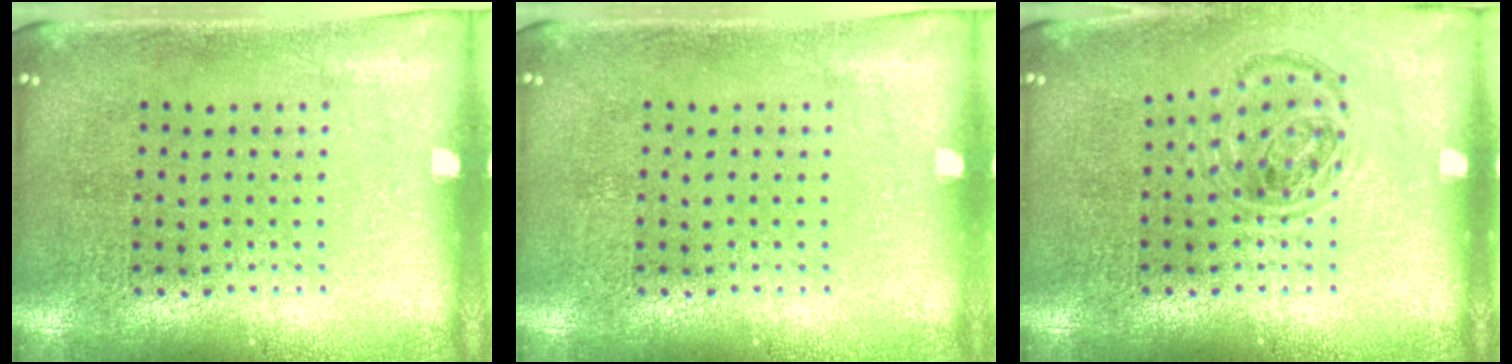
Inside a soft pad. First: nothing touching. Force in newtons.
{"total": 0.0}
{"total": 0.9, "press": 0.9, "slide": 0.2}